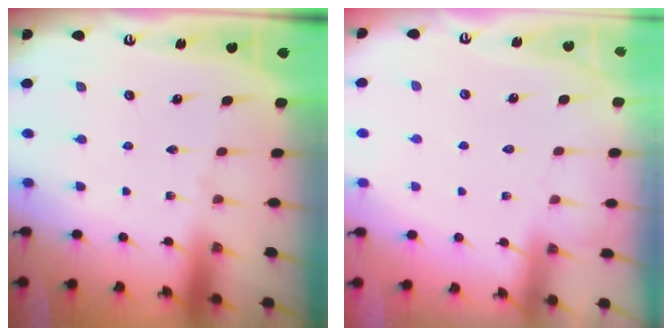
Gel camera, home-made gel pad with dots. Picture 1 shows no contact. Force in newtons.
{"total": 2.9, "press": 2.8, "slide": 0.4}